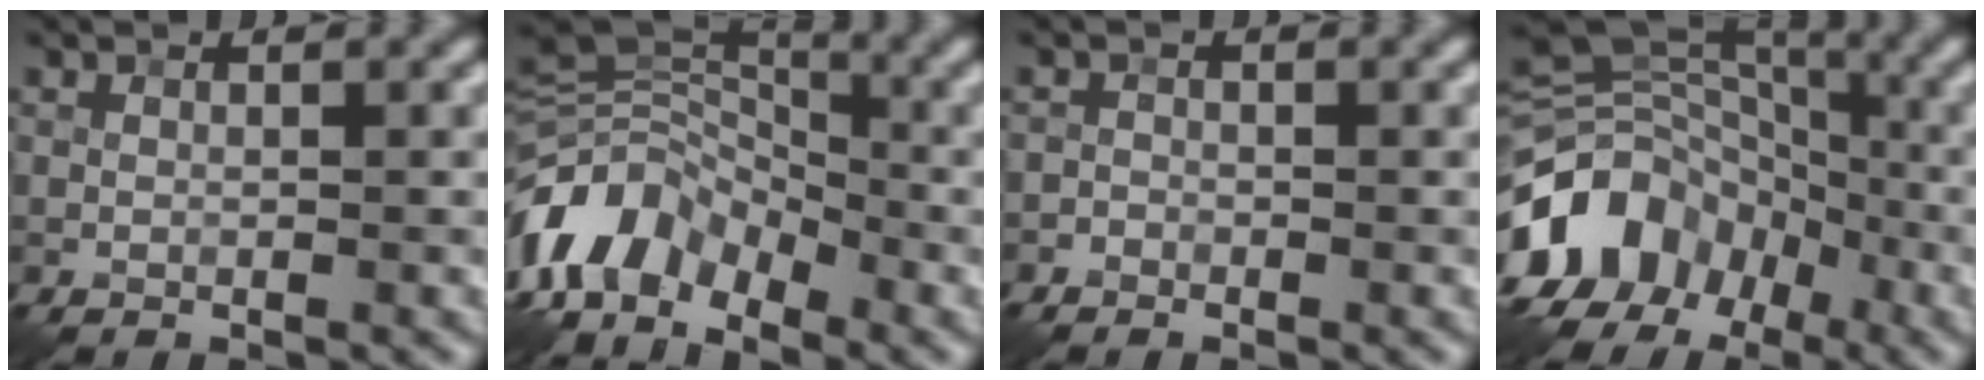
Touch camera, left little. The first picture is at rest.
{"total": 9.1, "force": [-5.0, 5.5, 5.2], "torque": [-0.106, 0.003, -0.115]}
{"total": 0.8, "force": [-0.8, 0.3, 0.0], "torque": [0.001, 0.005, -0.015]}
{"total": 13.4, "force": [-6.4, 10.2, 6.0], "torque": [-0.131, -0.006, -0.115]}